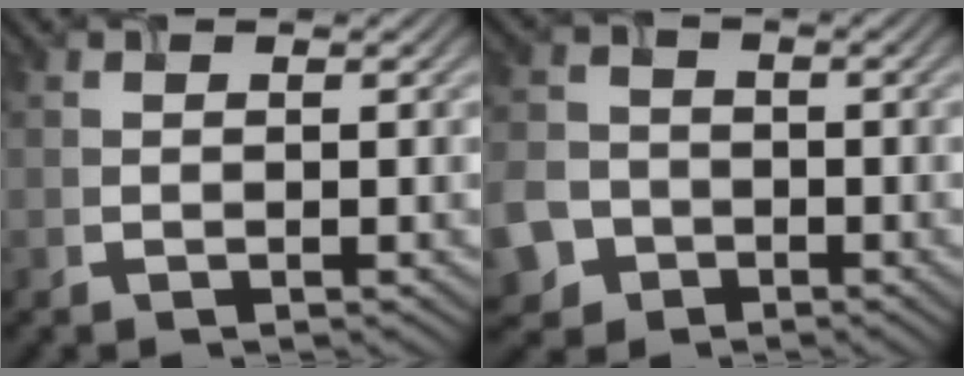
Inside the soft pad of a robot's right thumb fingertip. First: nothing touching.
{"total": 6.7, "force": [-3.0, 5.5, 2.5], "torque": [-0.071, -0.018, -0.075]}